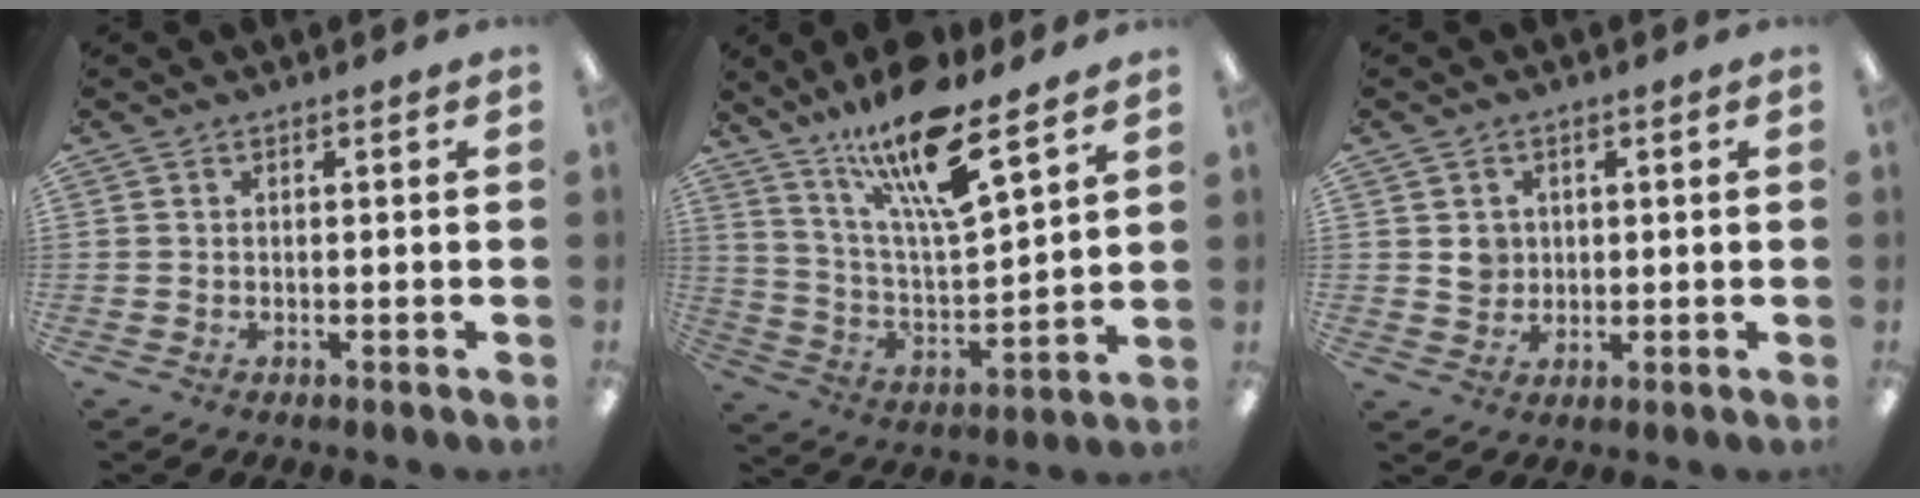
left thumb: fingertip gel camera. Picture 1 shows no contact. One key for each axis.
{"total": 17.8, "fx": 12.8, "fy": 4.3, "fz": 11.5, "tx": -0.211, "ty": -0.073, "tz": 0.214}
{"total": 3.9, "fx": 1.1, "fy": 3.7, "fz": 0.7, "tx": -0.001, "ty": -0.002, "tz": 0.015}